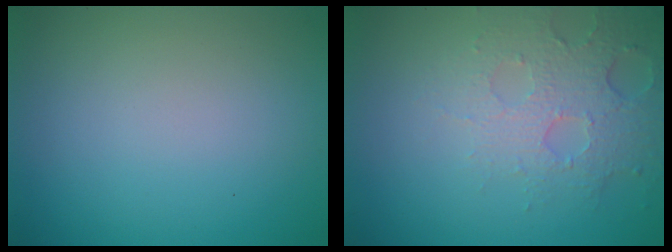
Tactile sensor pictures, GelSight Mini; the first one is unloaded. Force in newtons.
{"total": 4.9, "press": 3.4, "slide": 3.5}